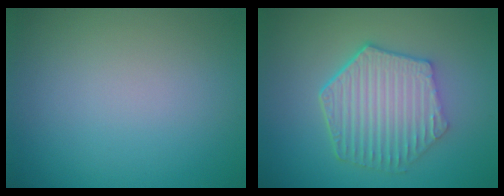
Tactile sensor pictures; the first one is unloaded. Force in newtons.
{"total": 6.3, "press": 4.8, "slide": 4.0}